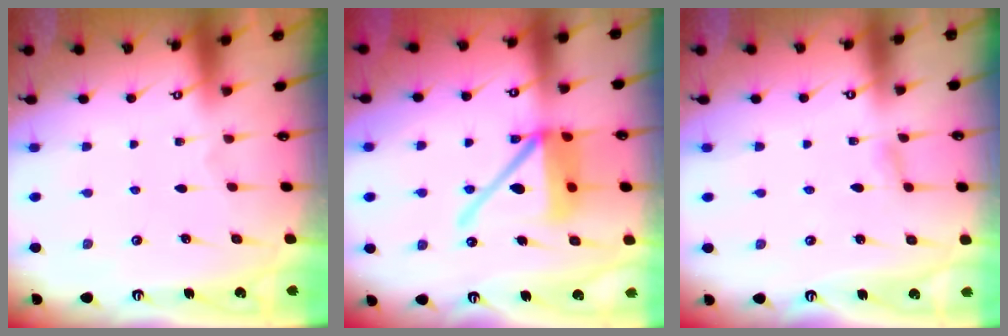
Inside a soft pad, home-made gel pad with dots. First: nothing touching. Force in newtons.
{"total": 15.1, "press": 14.8, "slide": 2.7}
{"total": 2.9, "press": 2.9, "slide": 0.4}